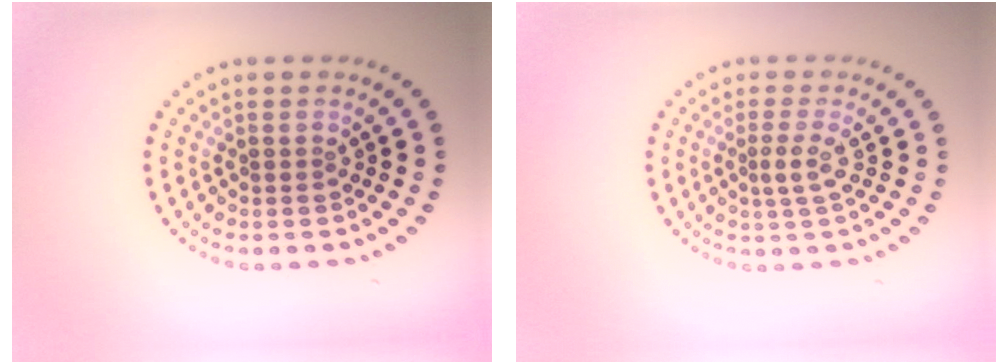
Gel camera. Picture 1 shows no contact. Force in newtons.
{"total": 1.7, "press": 1.4, "slide": 1.1}